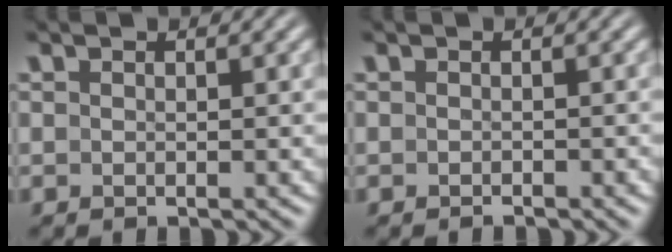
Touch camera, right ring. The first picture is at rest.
{"total": 0.7, "force": [-0.7, -0.2, 0.0], "torque": [0.000, -0.003, -0.010]}